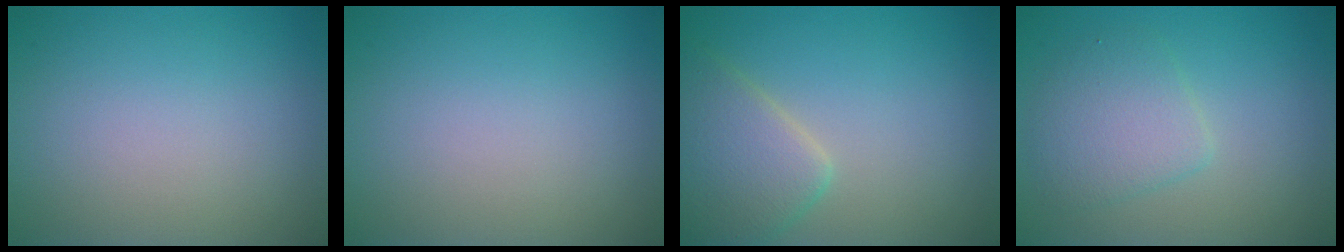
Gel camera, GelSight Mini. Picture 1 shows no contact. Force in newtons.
{"total": 0.0}
{"total": 4.7, "press": 4.7, "slide": 0.1}
{"total": 3.4, "press": 3.4, "slide": 0.1}